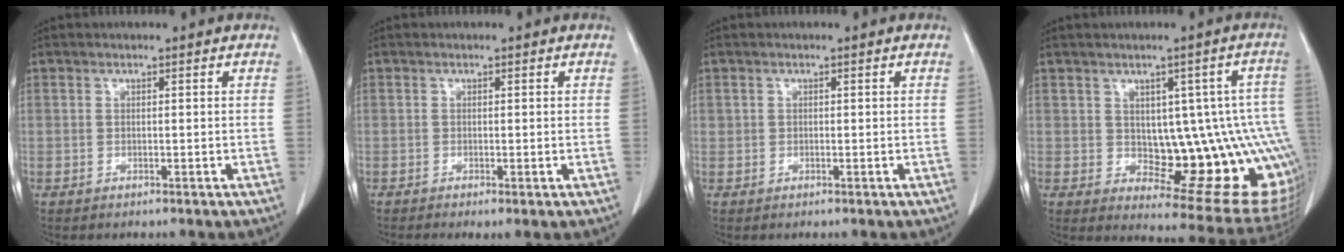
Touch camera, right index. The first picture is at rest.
{"total": 1.4, "force": [-0.5, 0.2, 1.2], "torque": [-0.021, -0.005, -0.008]}
{"total": 0.0}
{"total": 15.8, "force": [-1.1, 5.8, 14.6], "torque": [-0.127, 0.017, 0.006]}